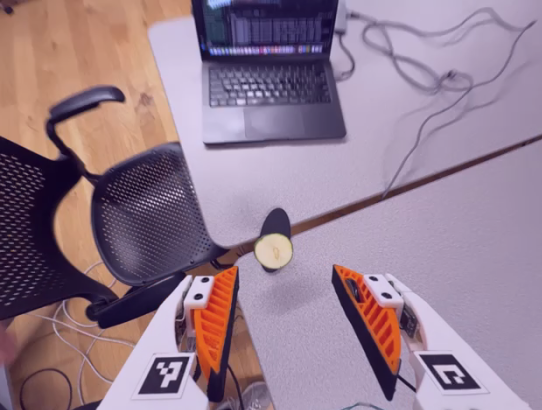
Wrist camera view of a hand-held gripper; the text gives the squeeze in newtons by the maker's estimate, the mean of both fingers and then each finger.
{"total": 0.0}